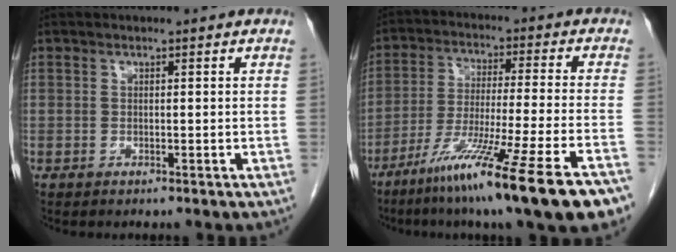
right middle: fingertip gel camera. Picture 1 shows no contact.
{"total": 20.3, "force": [-13.5, -0.8, 15.1], "torque": [-0.209, -0.058, -0.218]}